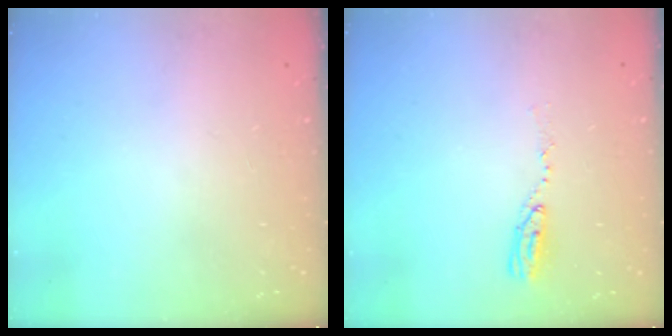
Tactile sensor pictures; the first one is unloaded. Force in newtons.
{"total": 4.8, "press": 4.7, "slide": 0.4}